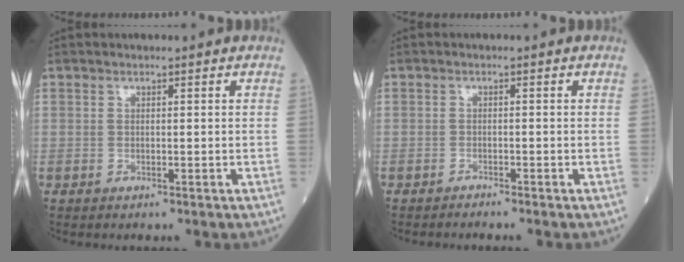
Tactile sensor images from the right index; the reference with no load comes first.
{"total": 1.1, "force": [-1.1, -0.3, 0.2], "torque": [-0.003, 0.000, -0.018]}